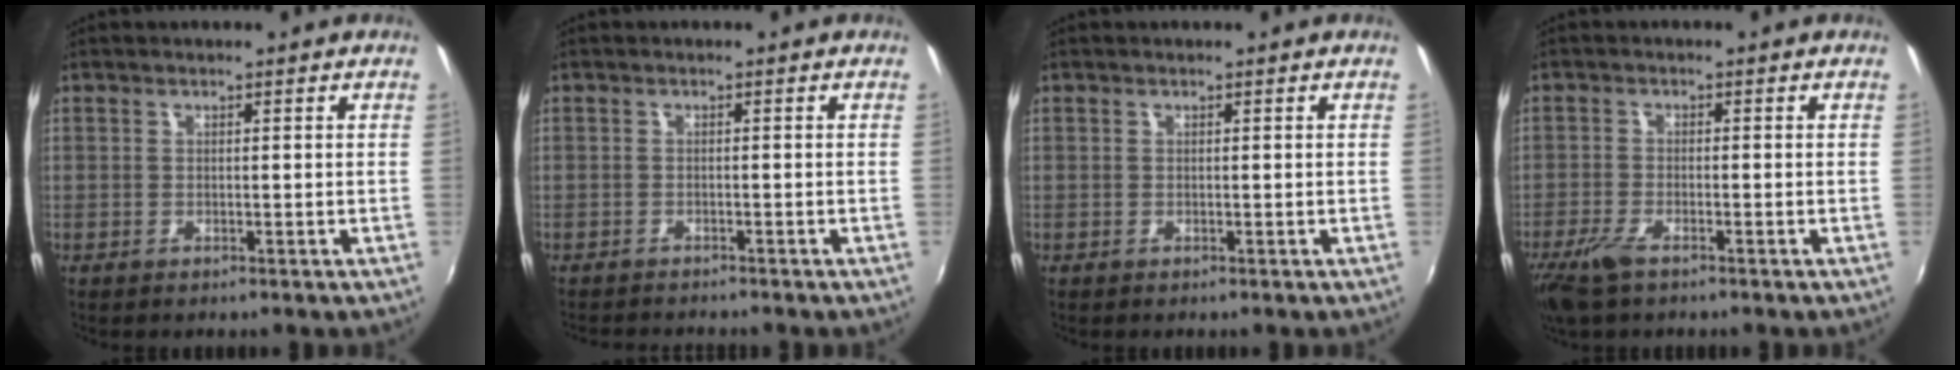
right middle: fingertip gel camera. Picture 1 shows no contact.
{"total": 3.0, "force": [-2.9, 0.2, 0.7], "torque": [-0.025, -0.015, -0.051]}
{"total": 0.0}
{"total": 5.0, "force": [-3.5, 1.5, 3.3], "torque": [-0.086, -0.012, -0.069]}